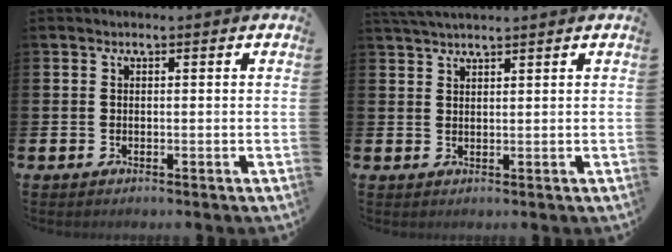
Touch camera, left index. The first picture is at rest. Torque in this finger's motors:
{"motor_torque": [0.32, -1.45, 0.69, 0.15]}